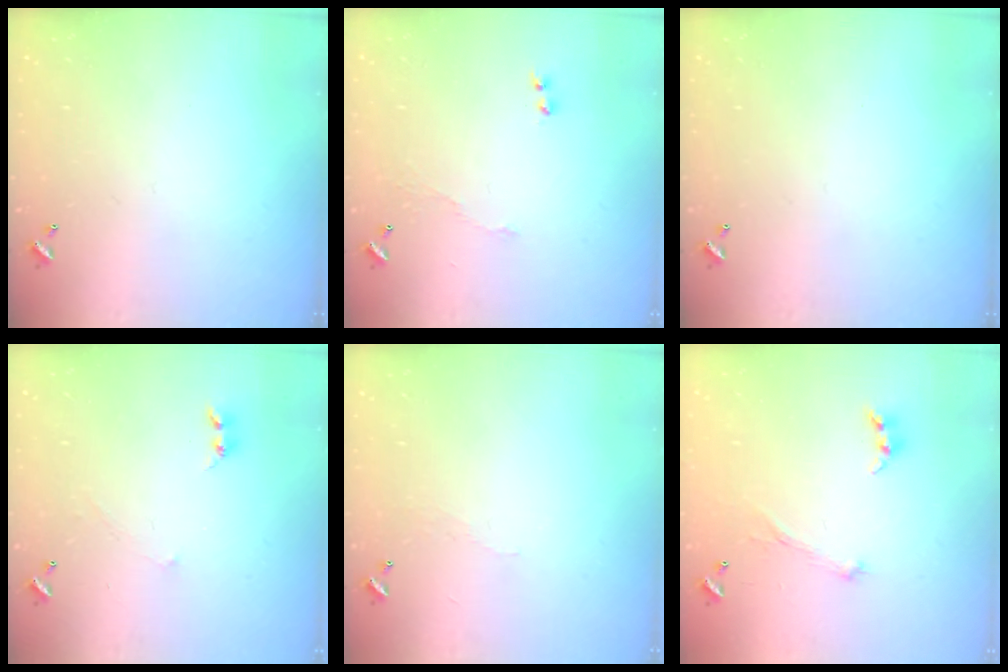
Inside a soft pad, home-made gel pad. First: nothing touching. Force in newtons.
{"total": 3.5, "press": 3.4, "slide": 0.7}
{"total": 0.0}
{"total": 1.7, "press": 1.6, "slide": 0.4}
{"total": 2.0, "press": 1.9, "slide": 0.4}
{"total": 2.1, "press": 2.0, "slide": 0.7}